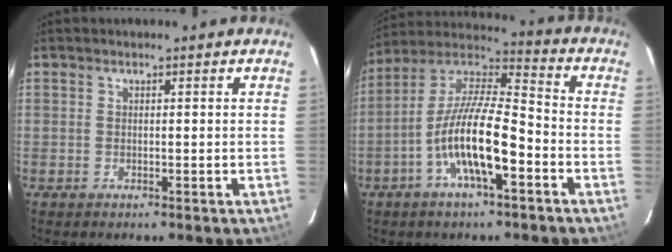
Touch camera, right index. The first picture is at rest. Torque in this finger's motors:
{"motor_torque": [1.25, -0.89, 1.05, 0.21]}